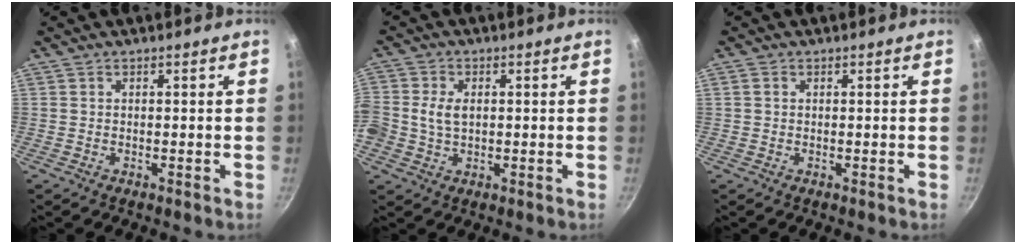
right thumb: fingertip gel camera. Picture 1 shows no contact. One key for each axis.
{"total": 5.6, "fx": 0.3, "fy": 4.1, "fz": 3.7, "tx": -0.067, "ty": 0.009, "tz": 0.001}
{"total": 0.9, "fx": 0.2, "fy": 0.8, "fz": 0.4, "tx": -0.008, "ty": 0.004, "tz": 0.002}